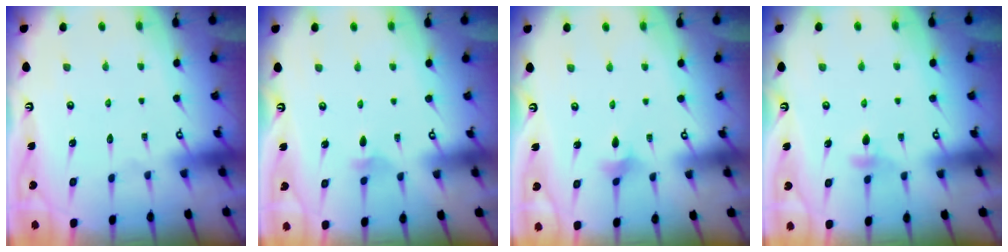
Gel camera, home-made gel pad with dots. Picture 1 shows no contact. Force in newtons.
{"total": 3.0, "press": 2.9, "slide": 0.7}
{"total": 2.5, "press": 2.4, "slide": 0.6}
{"total": 3.8, "press": 3.7, "slide": 0.7}